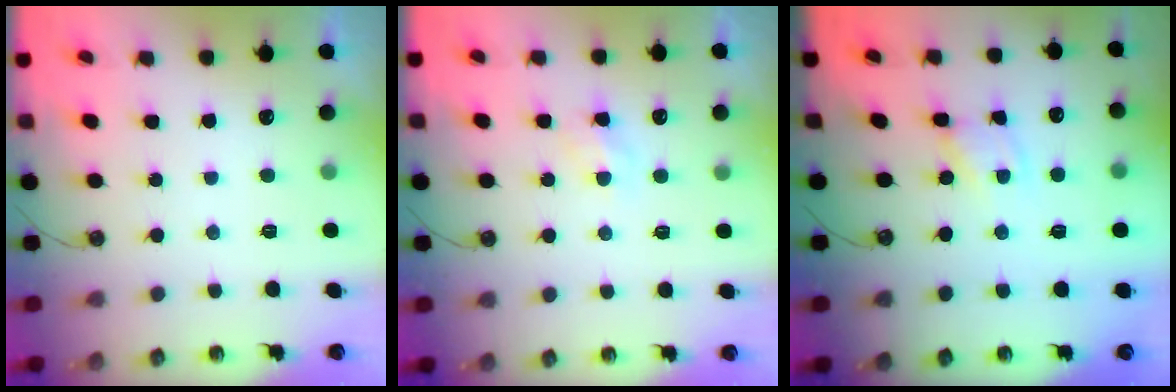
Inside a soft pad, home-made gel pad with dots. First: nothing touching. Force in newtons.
{"total": 3.2, "press": 3.2, "slide": 0.4}
{"total": 2.5, "press": 2.5, "slide": 0.1}